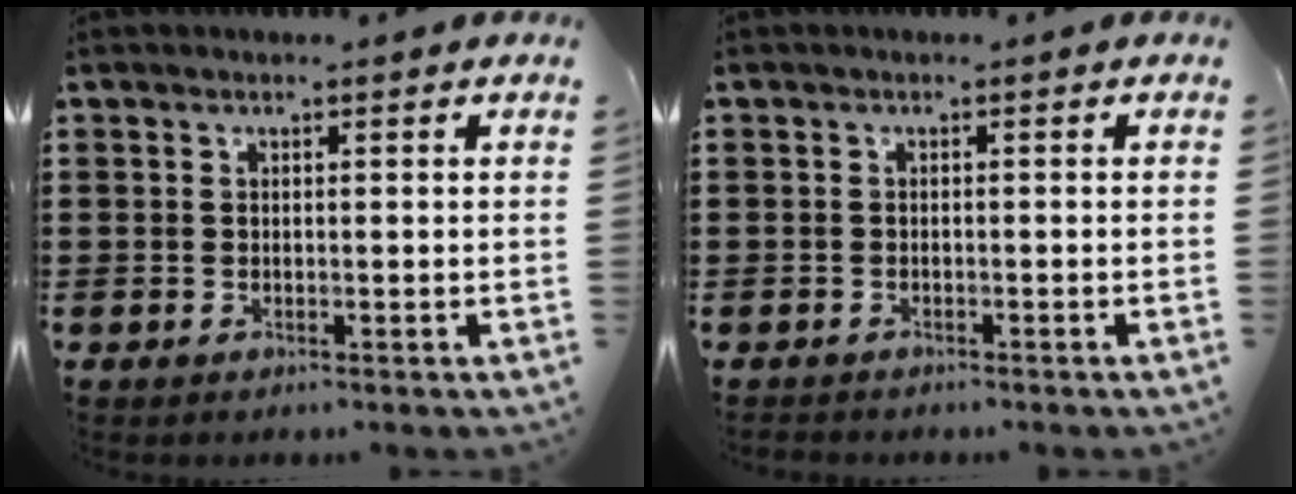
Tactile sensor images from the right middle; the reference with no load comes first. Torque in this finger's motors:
{"motor_torque": [-1.54, 0.60, -0.75, -0.21]}